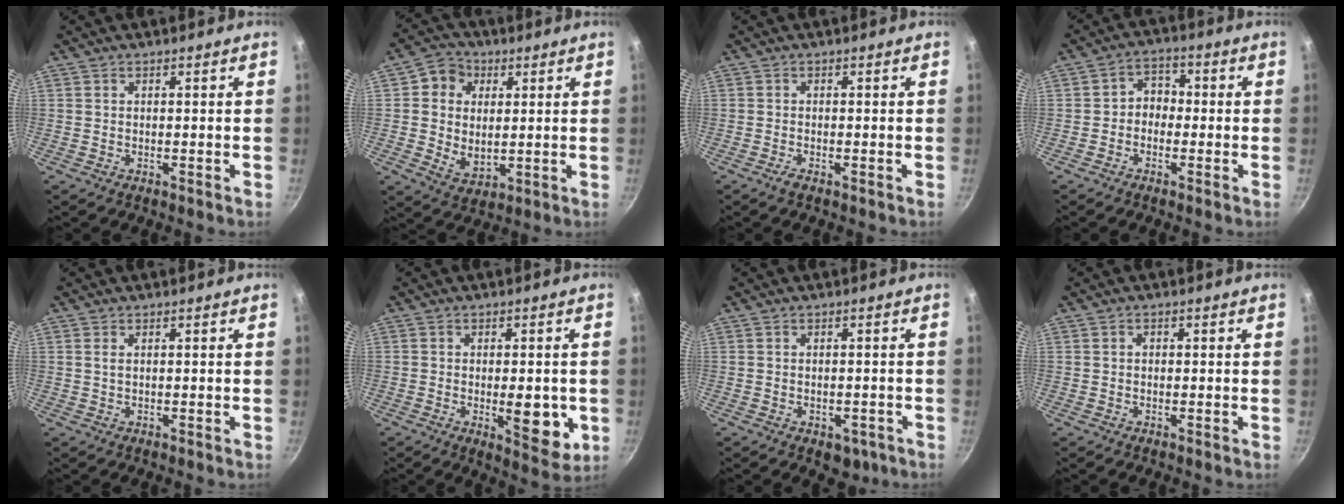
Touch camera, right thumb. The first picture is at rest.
{"total": 9.7, "force": [2.4, 8.0, 4.8], "torque": [-0.050, -0.020, 0.039]}
{"total": 1.2, "force": [-0.8, 0.2, 0.8], "torque": [-0.025, 0.003, -0.019]}
{"total": 4.4, "force": [-0.9, 3.6, 2.4], "torque": [-0.008, 0.021, -0.028]}
{"total": 1.0, "force": [0.3, 0.5, 0.8], "torque": [-0.015, 0.001, 0.005]}
{"total": 9.2, "force": [-1.6, 4.0, 8.1], "torque": [-0.087, -0.014, -0.017]}
{"total": 4.4, "force": [-2.1, 2.7, 2.7], "torque": [-0.019, 0.014, -0.014]}
{"total": 0.8, "force": [-0.1, 0.7, 0.4], "torque": [-0.006, 0.005, -0.002]}